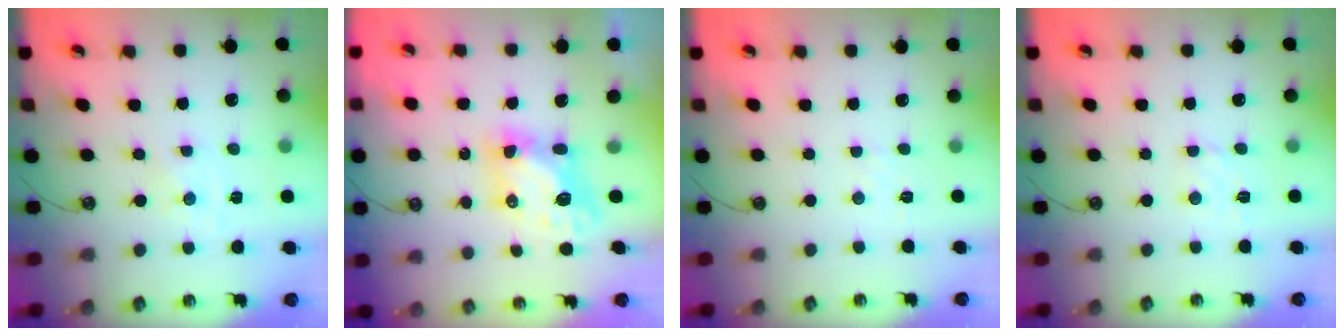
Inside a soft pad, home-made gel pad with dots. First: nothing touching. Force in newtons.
{"total": 6.6, "press": 6.6, "slide": 0.5}
{"total": 2.4, "press": 2.4, "slide": 0.4}
{"total": 2.8, "press": 2.7, "slide": 0.6}